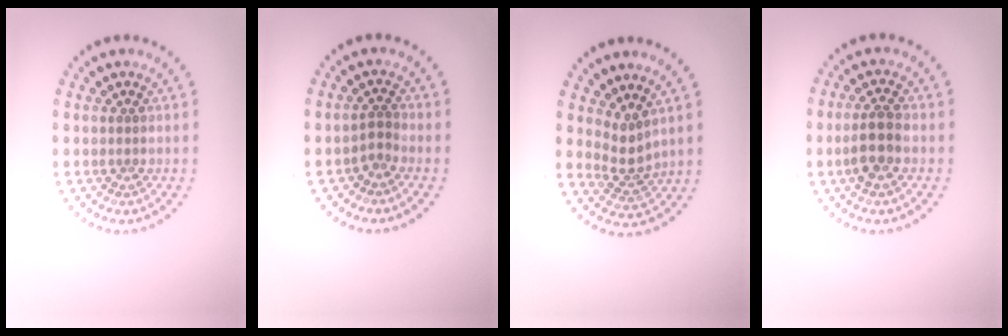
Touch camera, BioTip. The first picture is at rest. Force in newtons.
{"total": 1.2, "press": 0.8, "slide": 0.8}
{"total": 2.3, "press": 1.5, "slide": 1.7}
{"total": 3.0, "press": 2.8, "slide": 0.9}